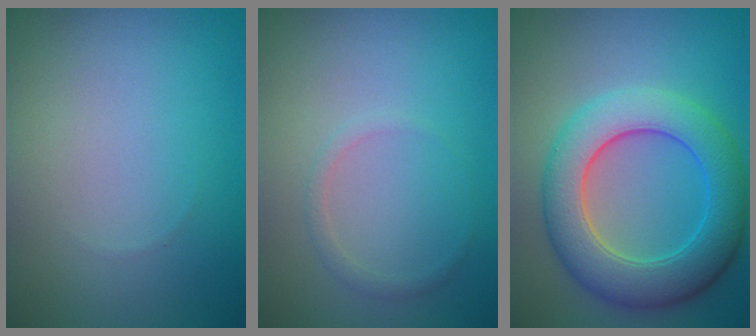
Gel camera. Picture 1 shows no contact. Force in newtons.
{"total": 0.9, "press": 0.9, "slide": 0.1}
{"total": 7.8, "press": 7.8, "slide": 0.4}